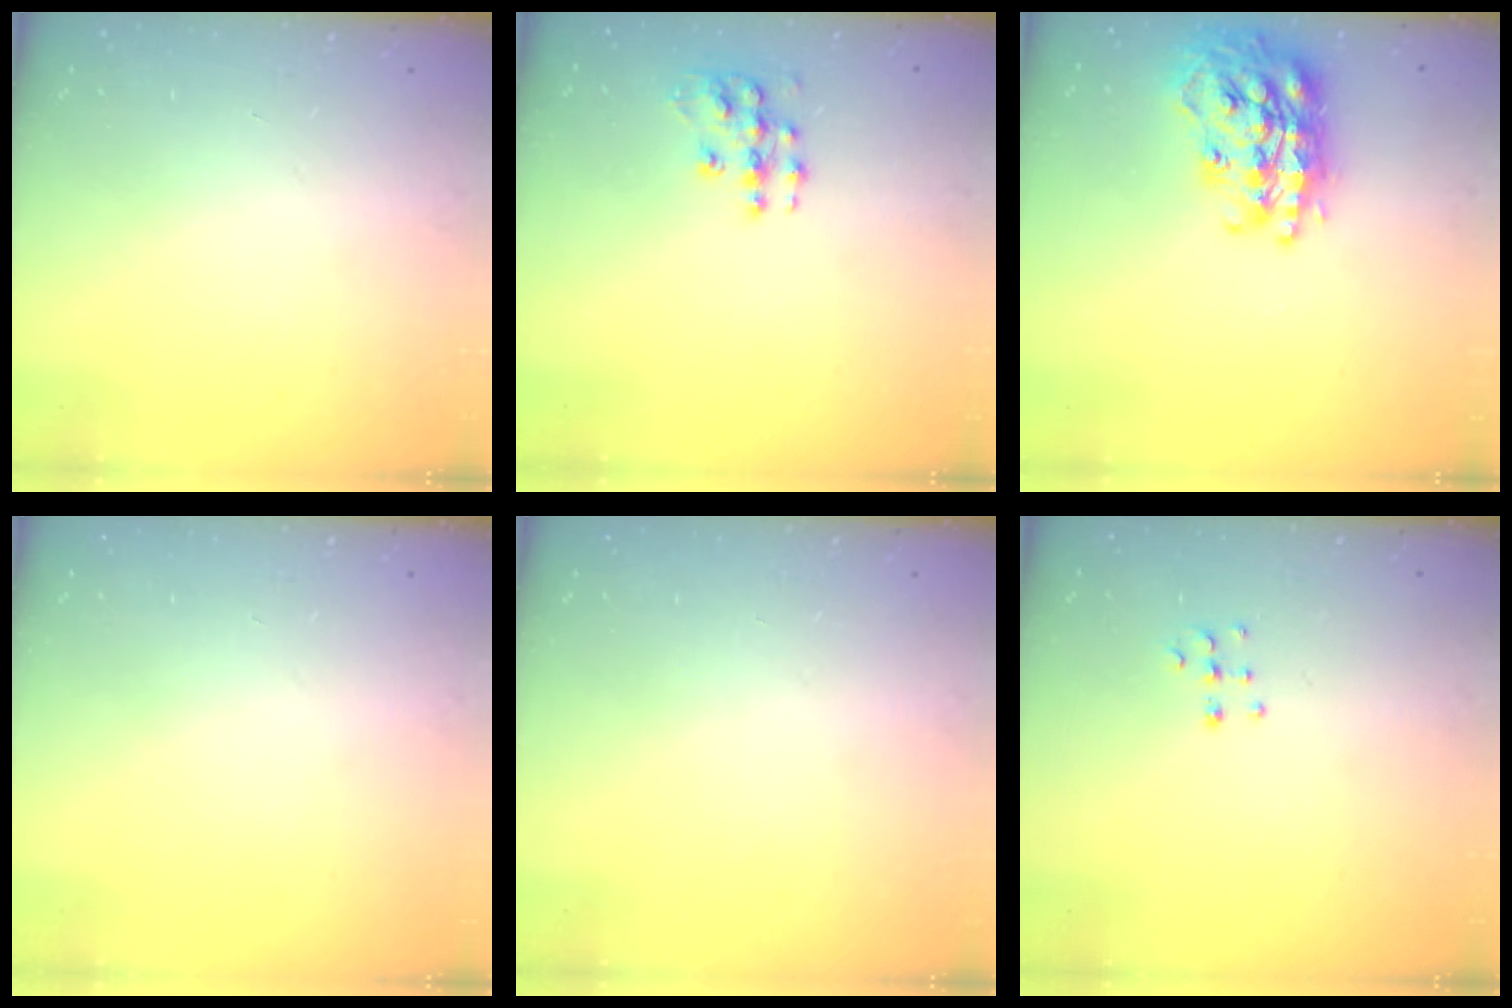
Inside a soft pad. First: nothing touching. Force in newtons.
{"total": 8.9, "press": 8.8, "slide": 0.6}
{"total": 25.6, "press": 25.5, "slide": 2.2}
{"total": 0.0}
{"total": 0.0}
{"total": 5.8, "press": 5.8, "slide": 0.4}